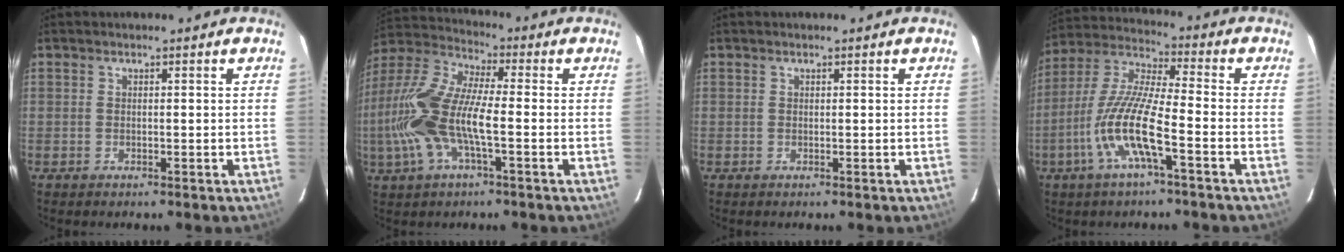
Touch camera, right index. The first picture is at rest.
{"total": 17.0, "force": [-3.1, 5.3, 15.8], "torque": [-0.328, 0.000, -0.068]}
{"total": 0.0}
{"total": 12.7, "force": [-5.1, 1.5, 11.5], "torque": [-0.239, -0.004, -0.105]}